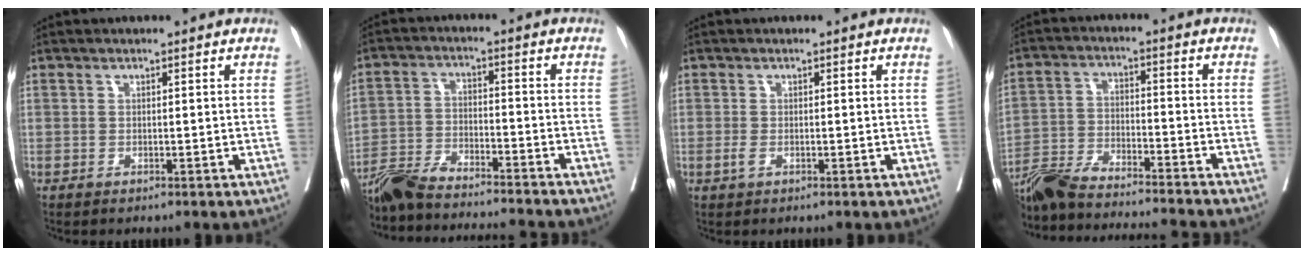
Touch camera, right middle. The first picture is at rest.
{"total": 15.1, "force": [-14.1, 0.8, 5.4], "torque": [-0.094, -0.004, -0.227]}
{"total": 1.0, "force": [-0.4, 0.4, 0.8], "torque": [-0.021, -0.002, -0.006]}
{"total": 18.2, "force": [-16.8, 0.6, 7.0], "torque": [-0.133, -0.018, -0.269]}